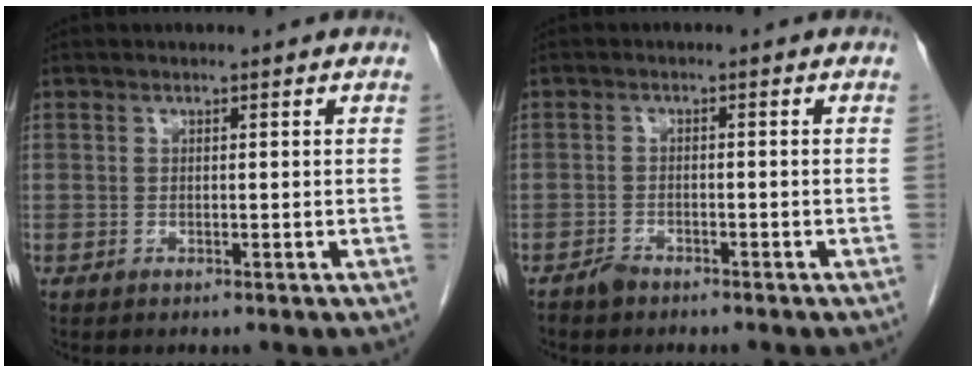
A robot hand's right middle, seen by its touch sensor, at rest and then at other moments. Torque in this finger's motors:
{"motor_torque": [-0.17, -0.19, 0.05, -0.02]}